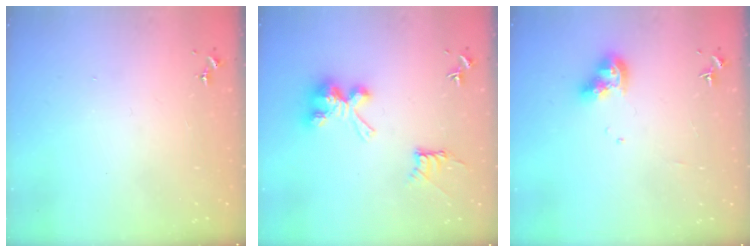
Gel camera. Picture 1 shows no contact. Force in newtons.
{"total": 11.3, "press": 11.3, "slide": 0.4}
{"total": 10.1, "press": 10.0, "slide": 1.1}